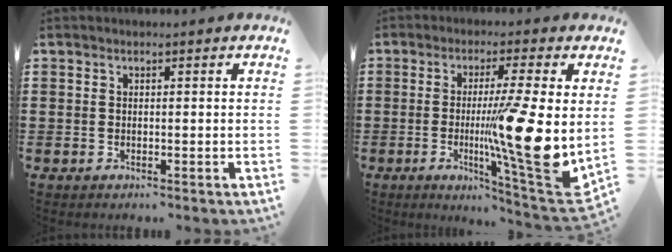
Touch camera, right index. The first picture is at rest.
{"total": 13.4, "force": [-0.3, 0.7, 13.4], "torque": [-0.215, -0.033, -0.011]}